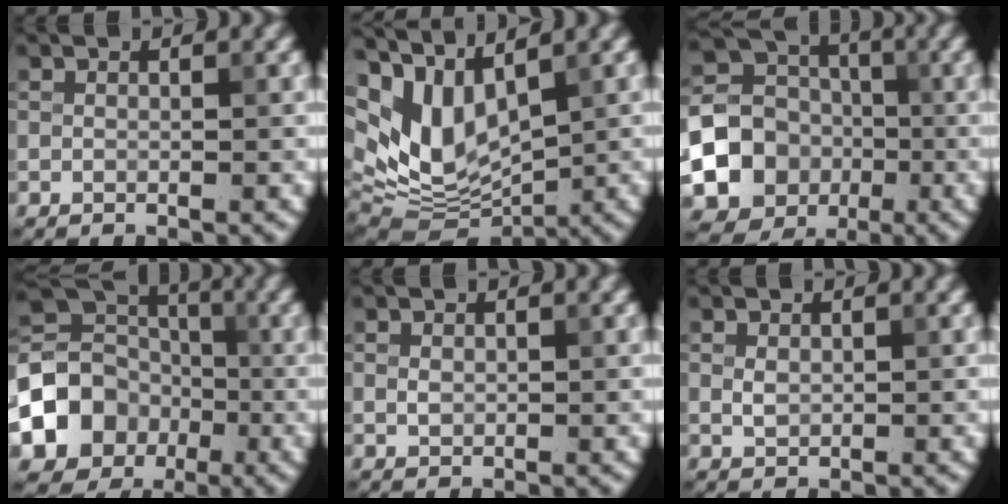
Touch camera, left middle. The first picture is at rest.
{"total": 7.4, "force": [2.9, 4.0, 5.6], "torque": [-0.120, -0.010, 0.064]}
{"total": 16.5, "force": [-4.2, 15.3, 4.4], "torque": [-0.120, -0.021, -0.096]}
{"total": 8.1, "force": [-2.5, 6.8, 3.7], "torque": [-0.058, 0.003, -0.059]}
{"total": 0.8, "force": [0.1, 0.6, 0.5], "torque": [-0.010, -0.001, 0.003]}
{"total": 1.0, "force": [0.2, 0.8, 0.7], "torque": [-0.015, -0.001, 0.006]}